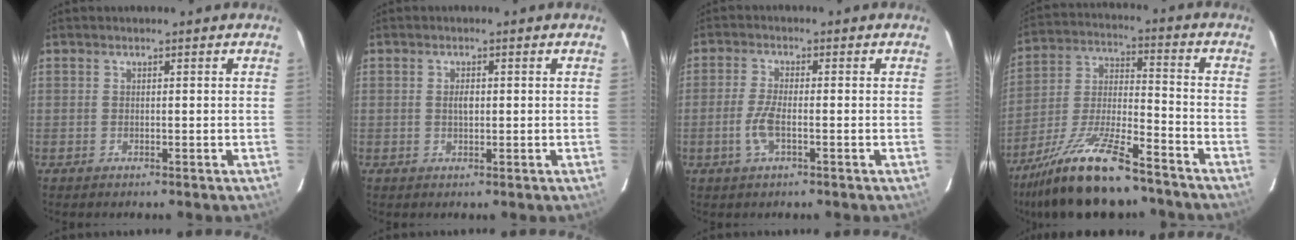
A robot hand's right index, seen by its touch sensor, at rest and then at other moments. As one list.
[{"total": 1.7, "force": [0.1, 0.9, 1.4], "torque": [-0.025, 0.003, 0.000]}, {"total": 4.7, "force": [-1.6, 1.3, 4.2], "torque": [-0.094, -0.002, -0.033]}, {"total": 19.5, "force": [-14.7, 4.9, 11.8], "torque": [-0.239, -0.018, -0.253]}]